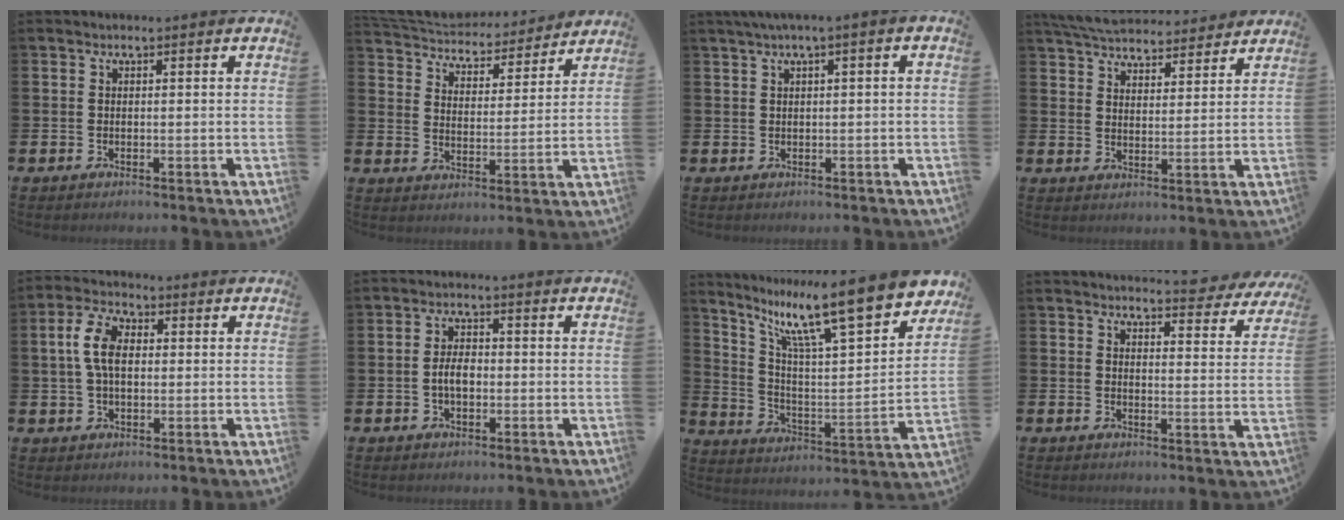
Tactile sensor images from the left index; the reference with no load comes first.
{"total": 5.1, "force": [4.9, 1.6, 0.2], "torque": [-0.040, -0.042, 0.081]}
{"total": 1.7, "force": [0.5, -0.1, 1.6], "torque": [-0.034, 0.003, 0.011]}
{"total": 6.4, "force": [6.1, 1.3, 1.2], "torque": [-0.052, -0.030, 0.112]}
{"total": 6.4, "force": [1.4, 3.8, 4.9], "torque": [-0.094, 0.016, 0.021]}
{"total": 3.3, "force": [-0.4, 1.9, 2.7], "torque": [-0.043, 0.003, -0.012]}
{"total": 14.3, "force": [11.3, 2.4, 8.4], "torque": [-0.177, -0.080, 0.184]}
{"total": 4.1, "force": [4.1, 0.5, 0.4], "torque": [-0.004, -0.033, 0.069]}